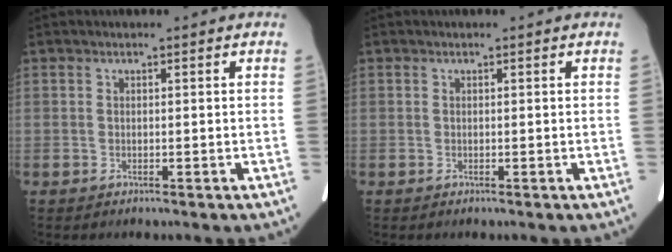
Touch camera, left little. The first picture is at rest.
{"total": 0.0}